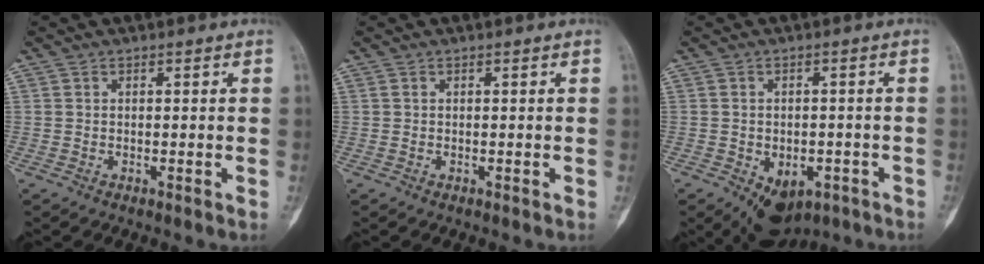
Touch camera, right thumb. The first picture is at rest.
{"total": 0.0}
{"total": 8.4, "force": [-4.4, 5.4, 4.7], "torque": [-0.046, 0.017, -0.051]}